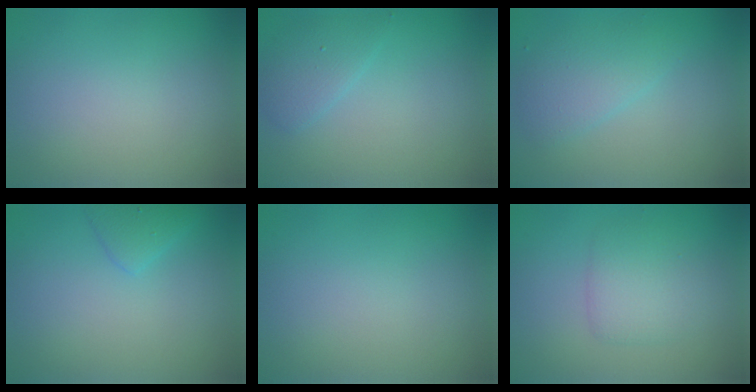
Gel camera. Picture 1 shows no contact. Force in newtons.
{"total": 1.9, "press": 1.9, "slide": 0.2}
{"total": 2.5, "press": 2.5, "slide": 0.1}
{"total": 1.7, "press": 1.7, "slide": 0.1}
{"total": 0.0}
{"total": 2.7, "press": 2.7, "slide": 0.1}